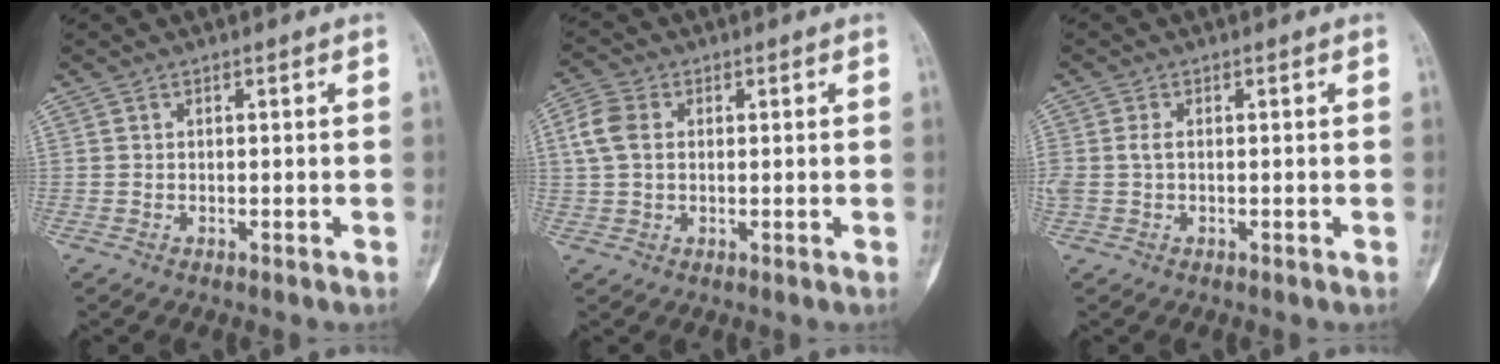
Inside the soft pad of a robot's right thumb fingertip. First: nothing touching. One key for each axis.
{"total": 5.9, "fx": 1.1, "fy": 4.2, "fz": 4.0, "tx": -0.092, "ty": 0.011, "tz": 0.018}
{"total": 2.4, "fx": 0.1, "fy": 1.5, "fz": 1.9, "tx": -0.056, "ty": 0.004, "tz": 0.003}